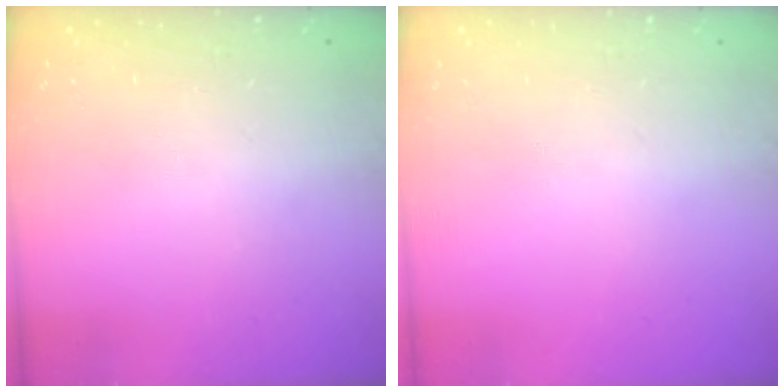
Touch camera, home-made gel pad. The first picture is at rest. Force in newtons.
{"total": 0.0}